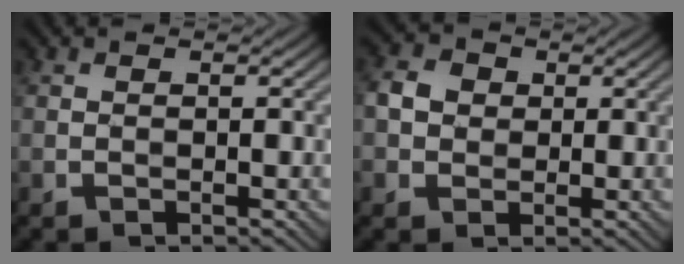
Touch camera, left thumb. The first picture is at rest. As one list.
[{"total": 3.5, "force": [0.3, 3.1, 1.5], "torque": [-0.037, 0.005, 0.001]}]